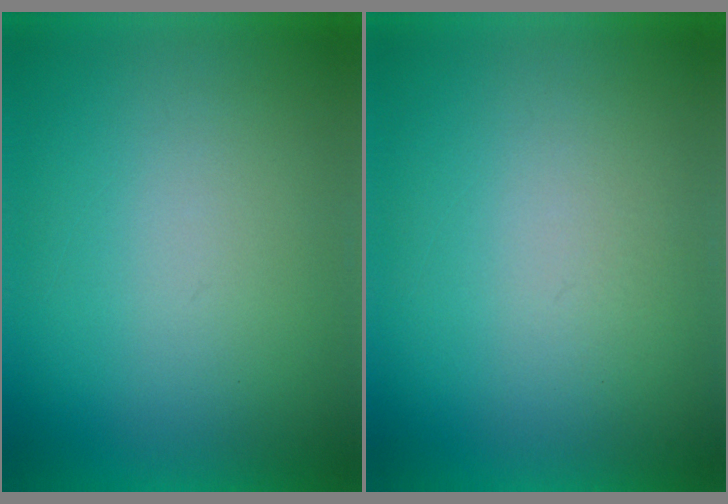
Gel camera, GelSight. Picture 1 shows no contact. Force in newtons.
{"total": 1.0}